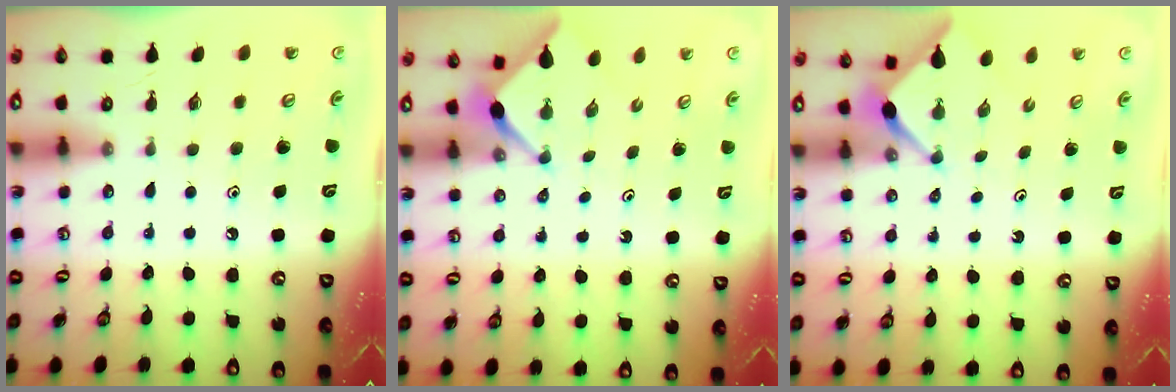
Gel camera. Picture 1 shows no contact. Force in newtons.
{"total": 2.5, "press": 2.5, "slide": 0.3}
{"total": 2.5, "press": 2.5, "slide": 0.3}